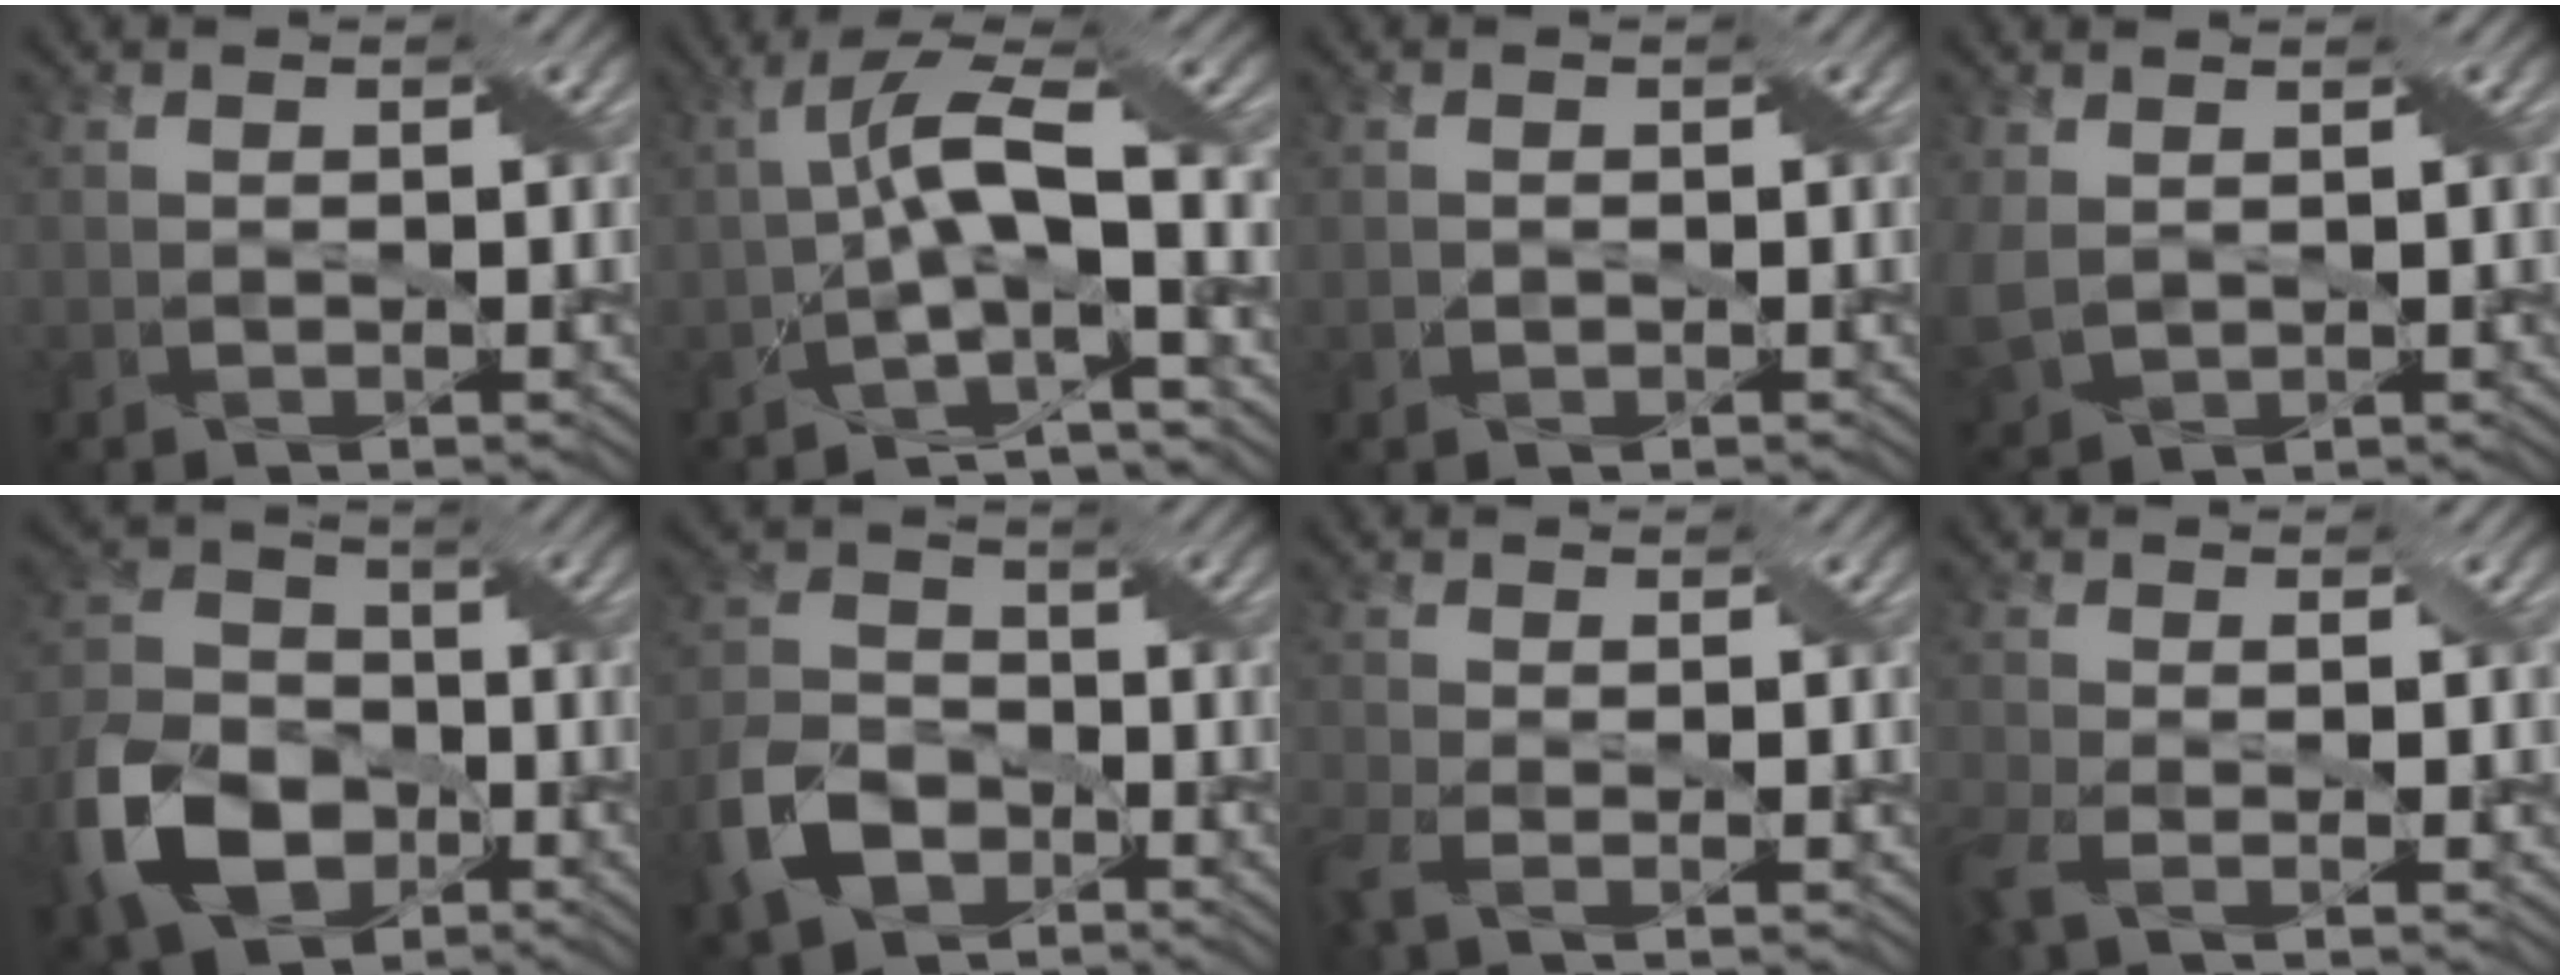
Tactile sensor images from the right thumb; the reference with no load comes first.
{"total": 9.3, "force": [-1.8, 2.6, 8.7], "torque": [-0.161, 0.012, -0.045]}
{"total": 0.6, "force": [-0.4, 0.4, -0.2], "torque": [0.001, -0.003, -0.008]}
{"total": 4.0, "force": [0.8, 2.9, 2.6], "torque": [-0.077, -0.003, 0.020]}
{"total": 12.0, "force": [-5.3, 8.5, 6.6], "torque": [-0.165, -0.013, -0.123]}
{"total": 8.1, "force": [-4.4, 5.5, 3.9], "torque": [-0.098, -0.009, -0.104]}
{"total": 3.6, "force": [-1.8, 1.1, 2.9], "torque": [-0.078, -0.006, -0.045]}
{"total": 3.9, "force": [-1.9, 1.4, 3.2], "torque": [-0.085, -0.006, -0.046]}